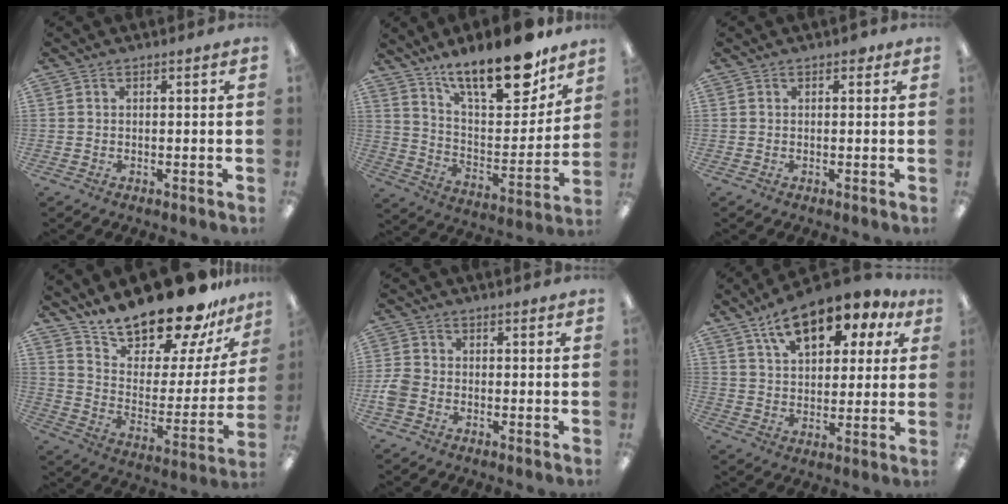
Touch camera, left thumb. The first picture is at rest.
{"total": 20.5, "force": [15.5, 6.6, 11.6], "torque": [-0.179, -0.107, 0.261]}
{"total": 1.1, "force": [0.6, 0.6, 0.7], "torque": [-0.007, 0.001, 0.008]}
{"total": 21.1, "force": [18.5, 6.4, 7.9], "torque": [-0.131, -0.144, 0.316]}
{"total": 3.9, "force": [-1.6, 2.9, 2.0], "torque": [-0.036, 0.008, -0.028]}
{"total": 14.9, "force": [9.5, 7.0, 9.2], "torque": [-0.148, -0.042, 0.163]}